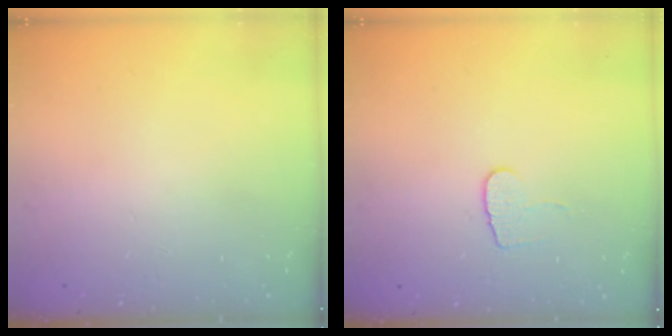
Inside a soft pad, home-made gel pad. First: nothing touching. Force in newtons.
{"total": 6.6, "press": 6.6, "slide": 0.6}